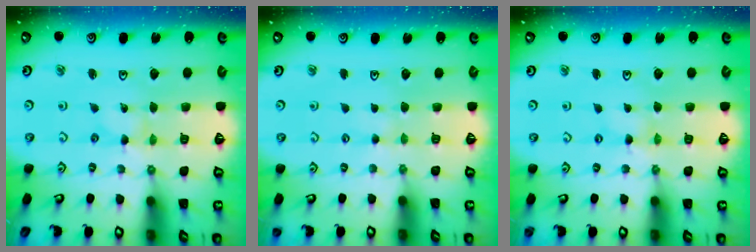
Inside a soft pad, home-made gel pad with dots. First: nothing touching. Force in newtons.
{"total": 2.1, "press": 2.1, "slide": 0.3}
{"total": 0.0}